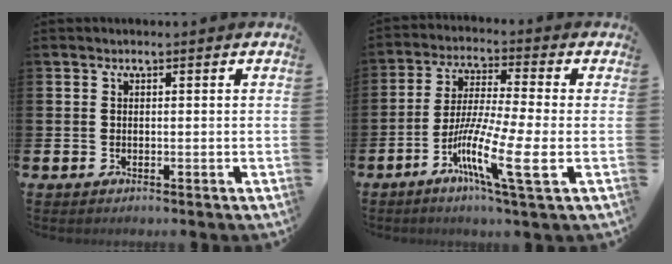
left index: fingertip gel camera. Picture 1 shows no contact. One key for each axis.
{"total": 10.3, "fx": -3.7, "fy": 0.5, "fz": 9.6, "tx": -0.188, "ty": -0.018, "tz": -0.072}